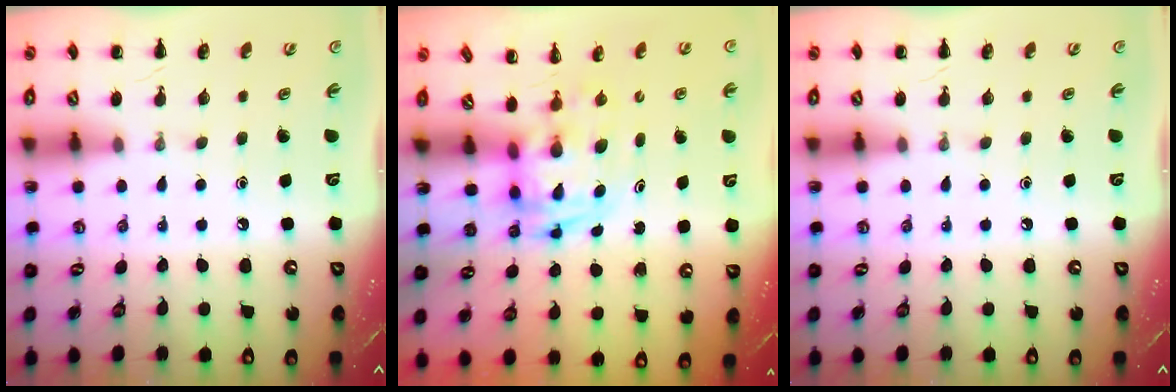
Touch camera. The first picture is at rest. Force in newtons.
{"total": 2.8, "press": 2.7, "slide": 0.5}
{"total": 0.0}